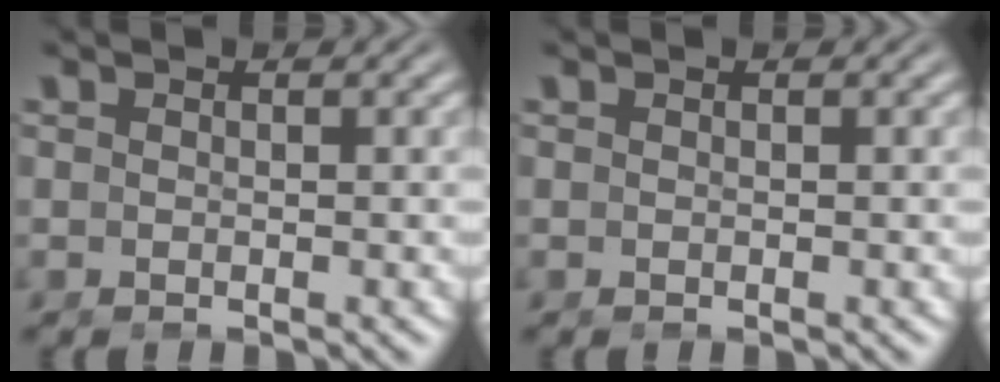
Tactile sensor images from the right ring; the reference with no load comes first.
{"total": 0.0}